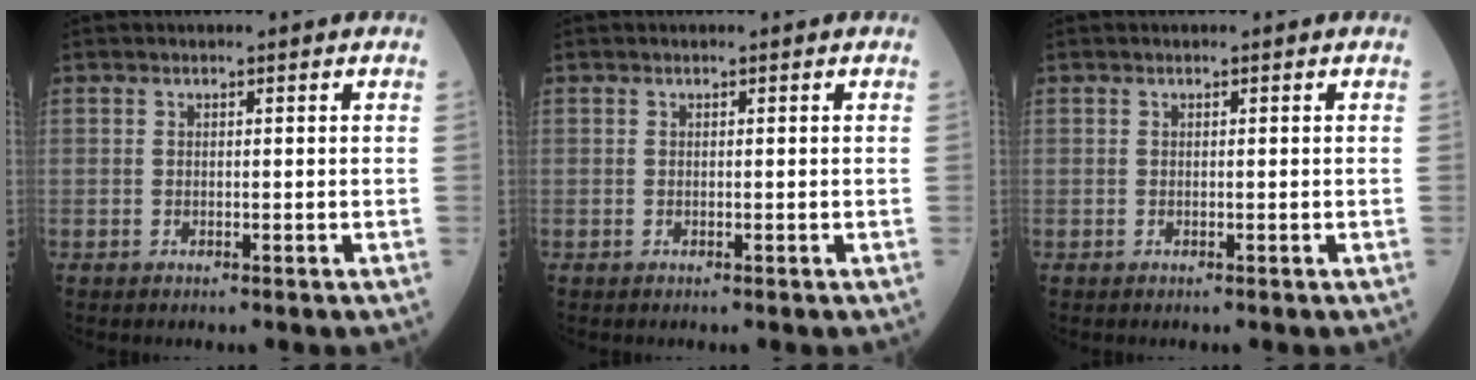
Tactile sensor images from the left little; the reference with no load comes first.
{"total": 0.0}
{"total": 0.0}